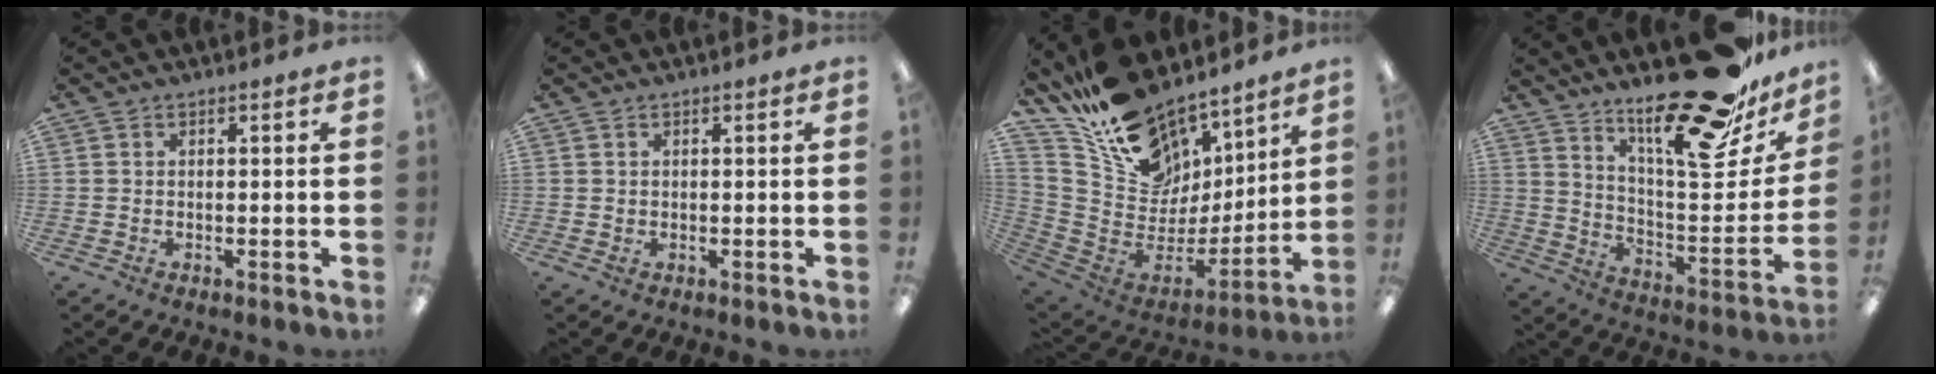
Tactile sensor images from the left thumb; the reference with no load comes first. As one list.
[{"total": 0.7, "force": [0.4, 0.5, 0.1], "torque": [-0.003, 0.003, 0.006]}, {"total": 19.3, "force": [14.8, 10.3, 6.7], "torque": [-0.132, -0.122, 0.280]}, {"total": 26.5, "force": [19.7, 8.0, 15.8], "torque": [-0.216, -0.136, 0.319]}]